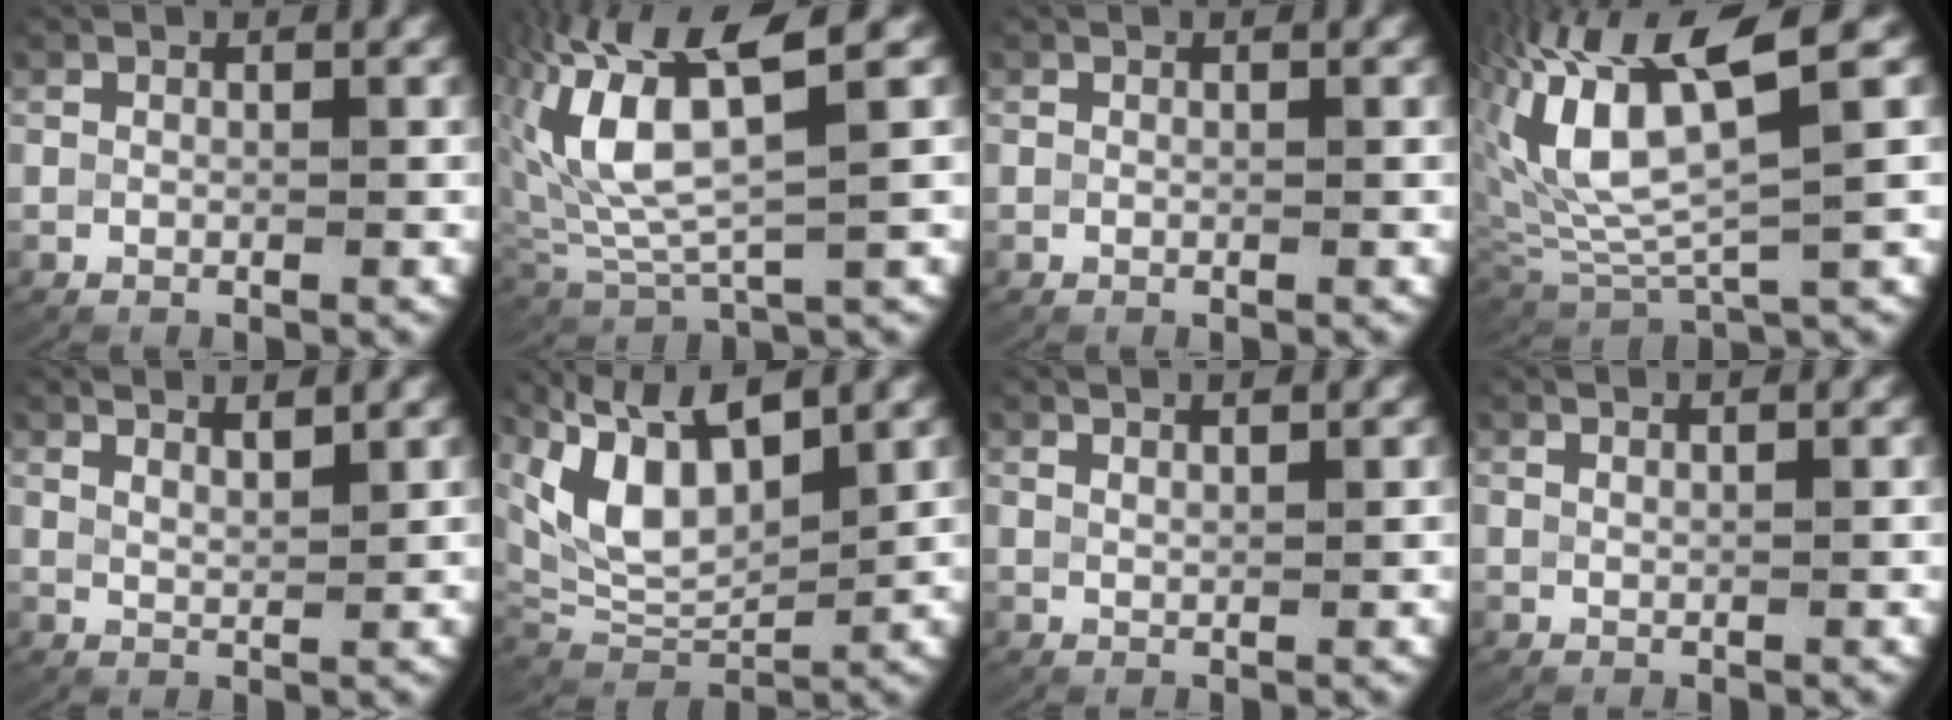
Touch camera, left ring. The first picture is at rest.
{"total": 9.3, "force": [2.7, 4.1, 7.9], "torque": [-0.174, 0.003, 0.055]}
{"total": 0.0}
{"total": 11.3, "force": [2.8, 5.8, 9.3], "torque": [-0.209, -0.003, 0.059]}
{"total": 2.9, "force": [2.7, 0.2, 1.2], "torque": [-0.022, -0.009, 0.052]}
{"total": 10.4, "force": [3.6, 6.6, 7.1], "torque": [-0.155, -0.006, 0.068]}
{"total": 1.9, "force": [1.7, -0.2, 0.6], "torque": [-0.012, -0.003, 0.035]}
{"total": 1.1, "force": [0.9, -0.4, 0.3], "torque": [-0.006, -0.002, 0.020]}